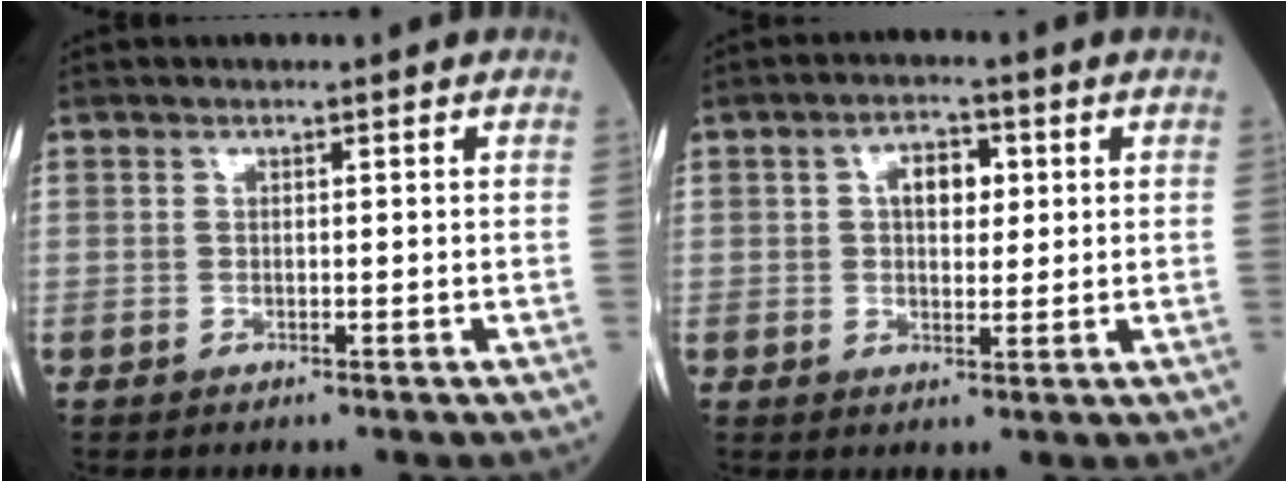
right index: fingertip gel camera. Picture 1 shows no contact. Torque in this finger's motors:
{"motor_torque": [0.09, 0.04, 0.08, 0.04]}